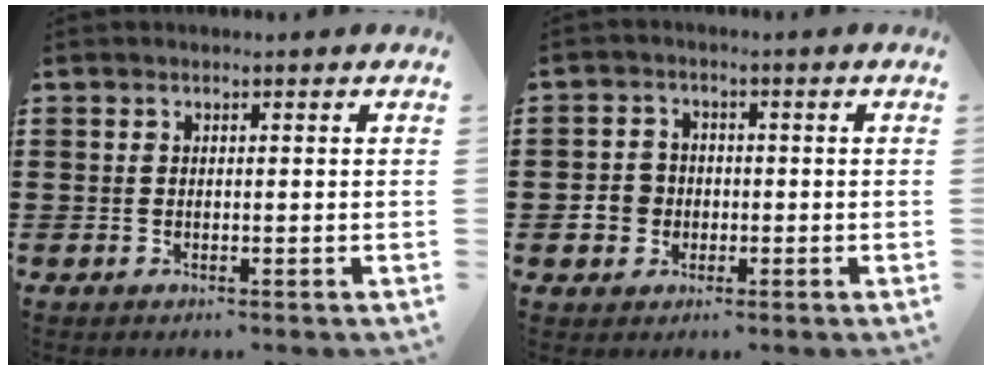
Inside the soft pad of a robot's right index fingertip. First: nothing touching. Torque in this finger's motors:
{"motor_torque": [0.42, 1.72, 0.14, 0.03]}